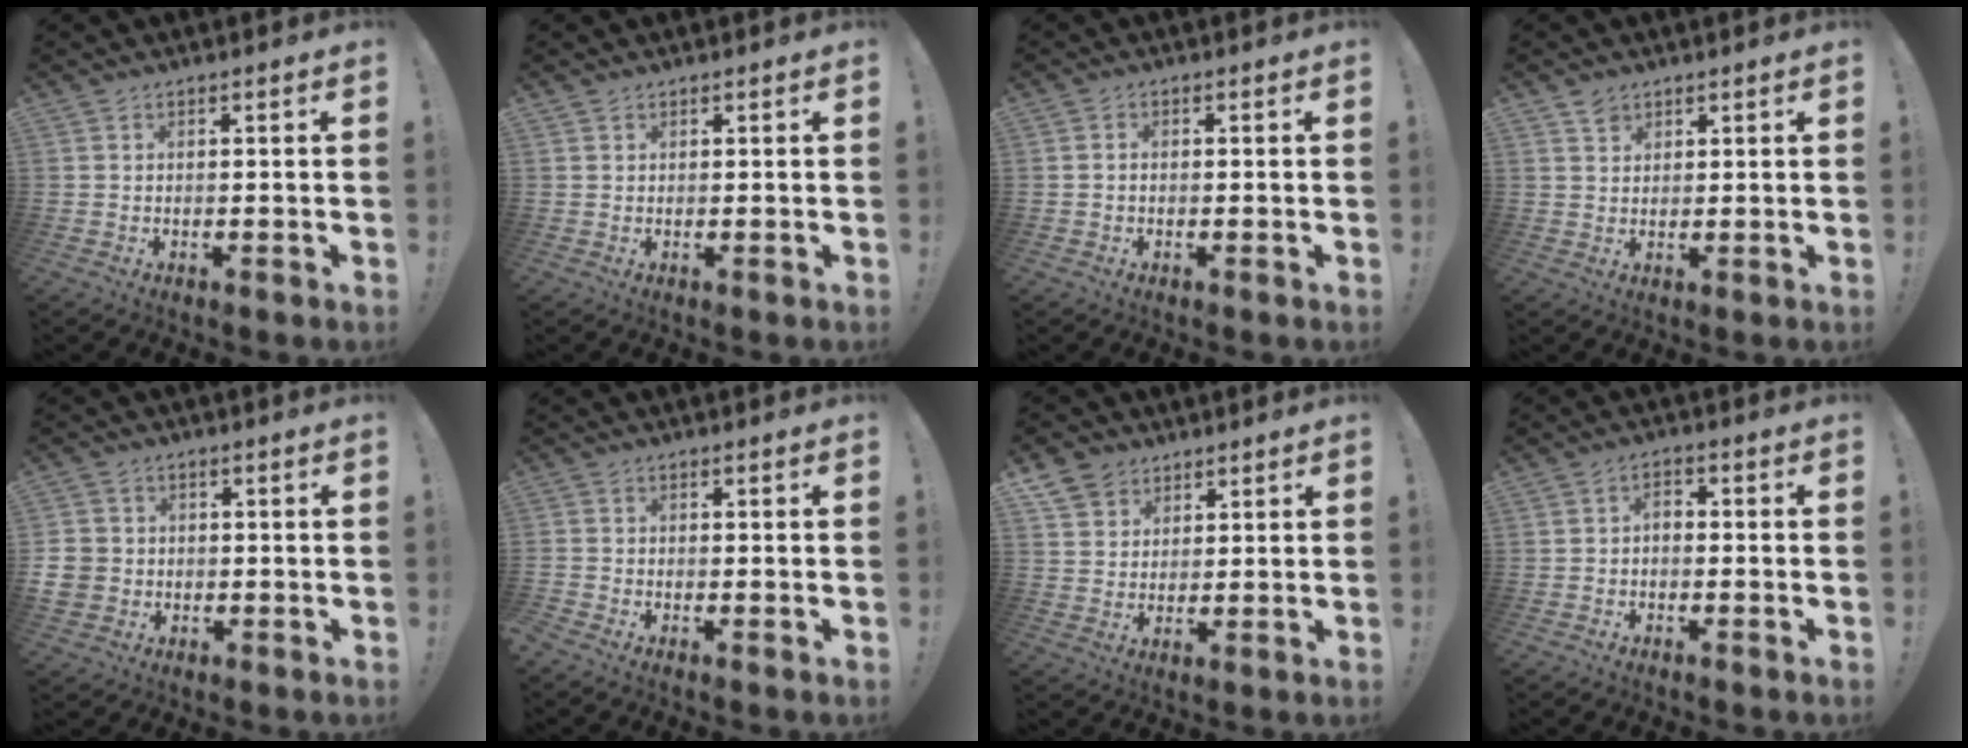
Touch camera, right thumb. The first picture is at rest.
{"total": 0.8, "force": [0.6, 0.4, 0.2], "torque": [-0.002, -0.002, 0.012]}
{"total": 0.9, "force": [-0.4, 0.6, 0.5], "torque": [-0.014, 0.006, -0.008]}
{"total": 2.7, "force": [2.1, 1.7, 0.4], "torque": [0.010, -0.016, 0.035]}
{"total": 6.4, "force": [-0.8, 5.9, 2.3], "torque": [-0.046, 0.008, -0.013]}
{"total": 1.2, "force": [-1.0, 0.3, 0.6], "torque": [-0.007, 0.005, -0.017]}
{"total": 6.9, "force": [4.4, 5.2, 1.3], "torque": [-0.024, -0.026, 0.089]}
{"total": 2.6, "force": [-1.5, 1.3, 1.7], "torque": [-0.039, 0.008, -0.030]}